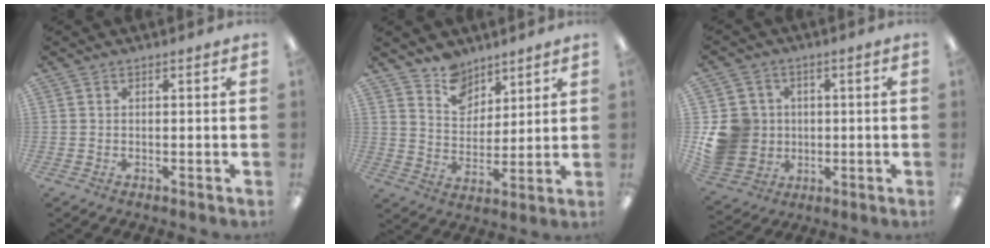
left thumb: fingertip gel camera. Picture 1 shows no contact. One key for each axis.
{"total": 9.5, "fx": 7.5, "fy": 5.6, "fz": 1.3, "tx": -0.022, "ty": -0.053, "tz": 0.143}
{"total": 12.1, "fx": -0.5, "fy": 11.5, "fz": 3.7, "tx": -0.093, "ty": 0.020, "tz": 0.001}